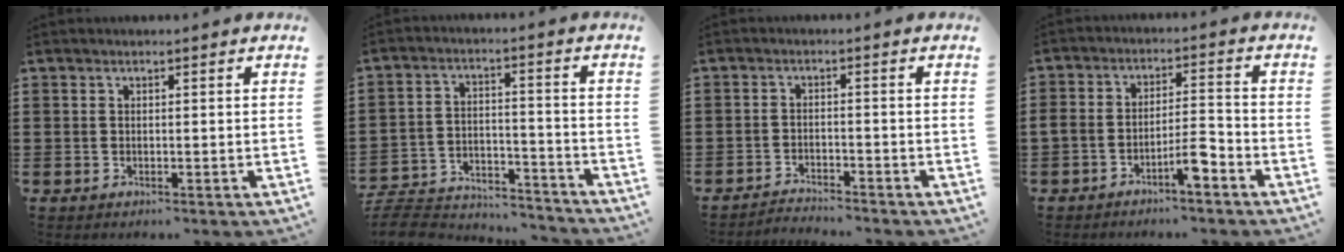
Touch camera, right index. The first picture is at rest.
{"total": 6.9, "force": [-6.6, 1.2, 1.6], "torque": [-0.040, 0.008, -0.133]}
{"total": 2.5, "force": [-2.5, 0.0, 0.0], "torque": [-0.006, 0.002, -0.053]}
{"total": 5.5, "force": [-3.9, 1.2, 3.7], "torque": [-0.061, 0.007, -0.069]}